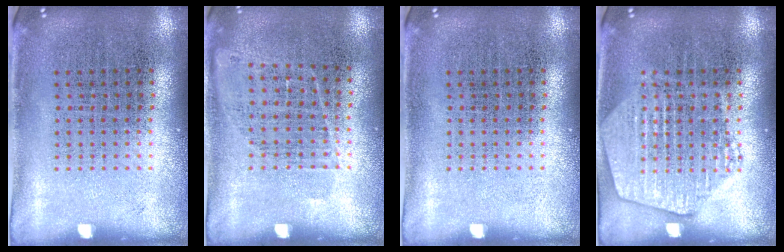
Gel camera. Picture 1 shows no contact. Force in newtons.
{"total": 0.9, "press": 0.7, "slide": 0.5}
{"total": 0.0}
{"total": 2.6, "press": 2.6, "slide": 0.3}